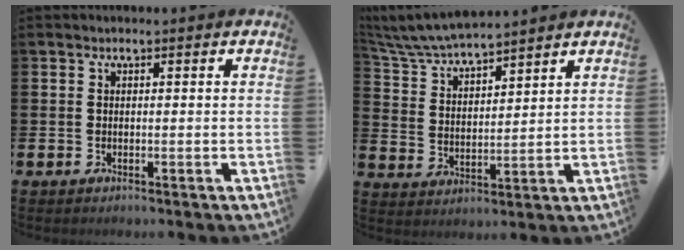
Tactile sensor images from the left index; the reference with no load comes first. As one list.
[{"total": 6.2, "force": [6.1, 0.7, 1.1], "torque": [-0.054, -0.035, 0.107]}]